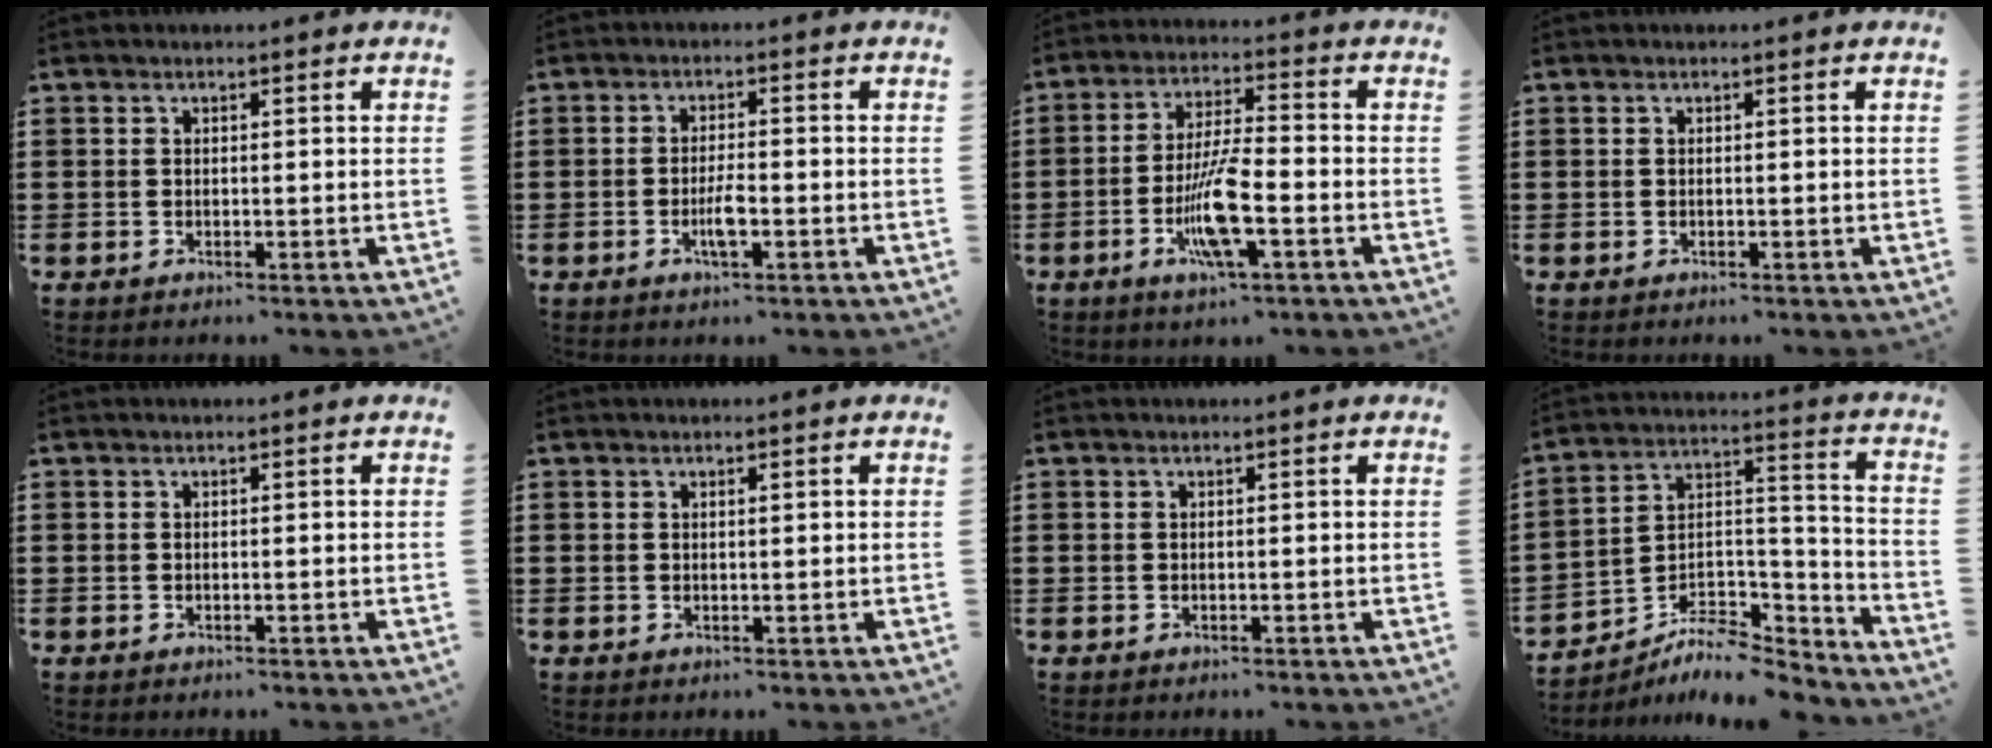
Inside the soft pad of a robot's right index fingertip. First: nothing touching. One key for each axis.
{"total": 3.3, "fx": -1.2, "fy": 0.7, "fz": 3.0, "tx": -0.068, "ty": -0.005, "tz": -0.026}
{"total": 8.8, "fx": -3.1, "fy": 1.7, "fz": 8.1, "tx": -0.171, "ty": -0.014, "tz": -0.061}
{"total": 0.0}
{"total": 0.0}
{"total": 0.6, "fx": 0.2, "fy": 0.1, "fz": 0.6, "tx": -0.012, "ty": 0.000, "tz": 0.005}
{"total": 0.0}
{"total": 7.8, "fx": -6.8, "fy": 2.9, "fz": 2.3, "tx": -0.036, "ty": 0.019, "tz": -0.131}